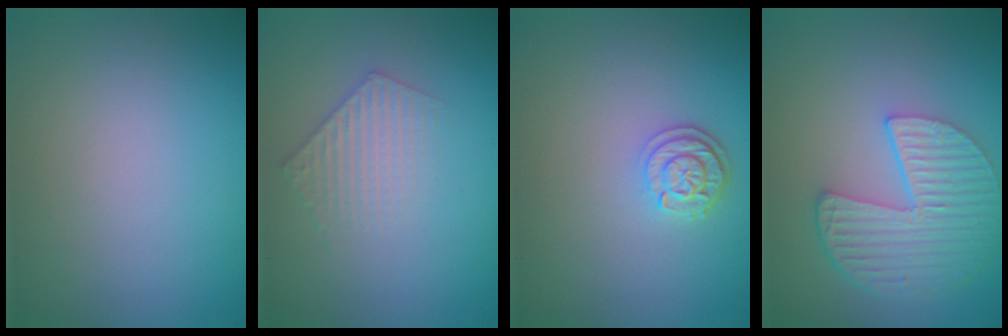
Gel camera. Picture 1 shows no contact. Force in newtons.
{"total": 2.2, "press": 2.1, "slide": 0.4}
{"total": 2.5, "press": 2.1, "slide": 1.3}
{"total": 5.6, "press": 4.2, "slide": 3.7}